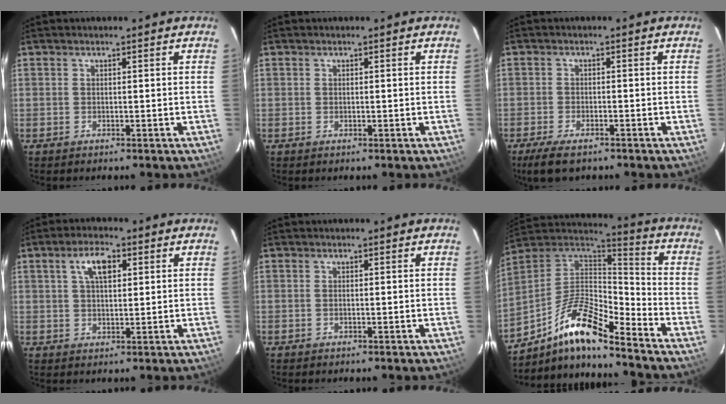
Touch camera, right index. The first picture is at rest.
{"total": 0.0}
{"total": 6.1, "force": [-4.5, 2.1, 3.5], "torque": [-0.089, -0.019, -0.081]}
{"total": 5.6, "force": [2.1, 2.6, 4.5], "torque": [-0.082, 0.013, 0.039]}
{"total": 0.0}
{"total": 15.0, "force": [-10.4, 3.4, 10.2], "torque": [-0.197, 0.002, -0.206]}